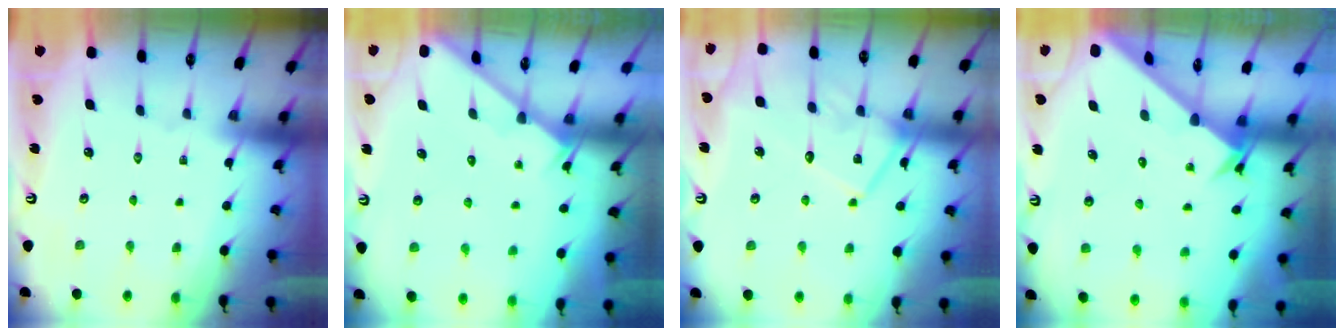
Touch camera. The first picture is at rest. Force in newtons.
{"total": 2.0, "press": 2.0, "slide": 0.1}
{"total": 14.6, "press": 14.5, "slide": 1.2}
{"total": 2.6, "press": 2.6, "slide": 0.2}